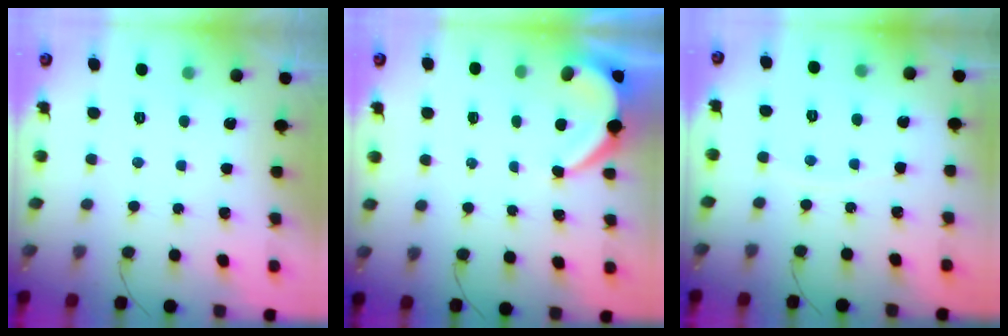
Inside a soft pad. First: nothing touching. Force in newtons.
{"total": 5.0, "press": 4.9, "slide": 0.5}
{"total": 2.3, "press": 2.2, "slide": 0.3}